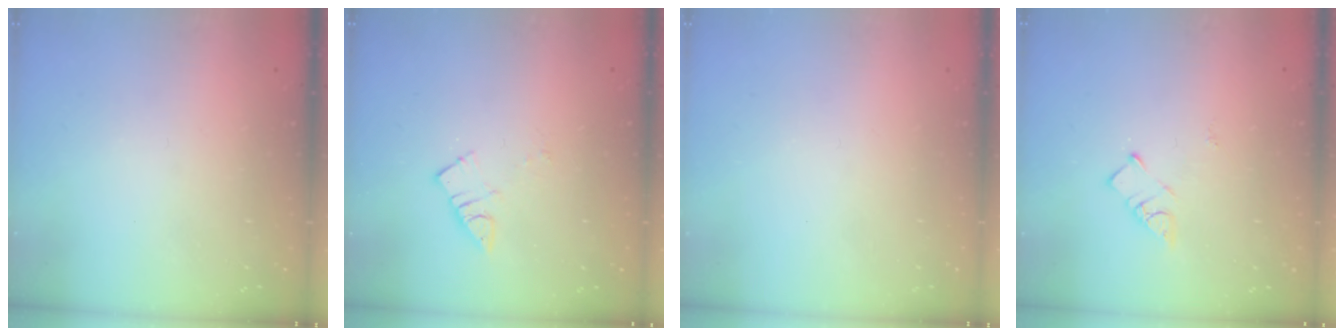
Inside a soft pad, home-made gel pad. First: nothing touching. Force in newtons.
{"total": 4.1, "press": 4.1, "slide": 0.2}
{"total": 1.5, "press": 1.5, "slide": 0.1}
{"total": 4.3, "press": 4.3, "slide": 0.1}